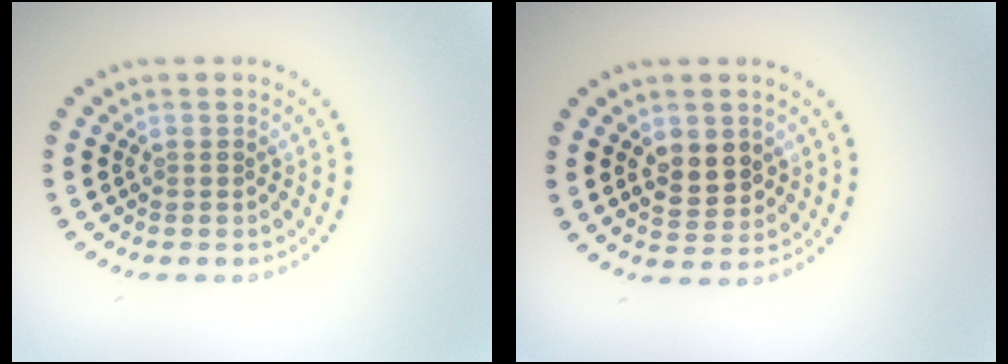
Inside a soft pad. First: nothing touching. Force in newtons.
{"total": 3.1, "press": 3.0, "slide": 0.5}